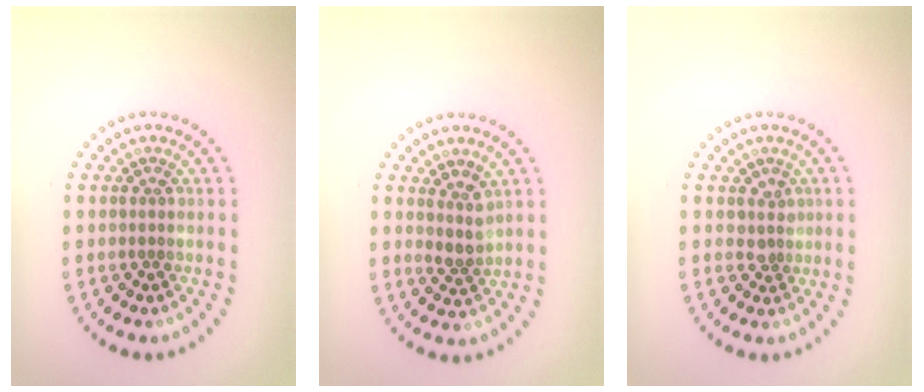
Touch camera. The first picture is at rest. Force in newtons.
{"total": 2.0, "press": 1.7, "slide": 1.1}
{"total": 1.5, "press": 1.0, "slide": 1.0}